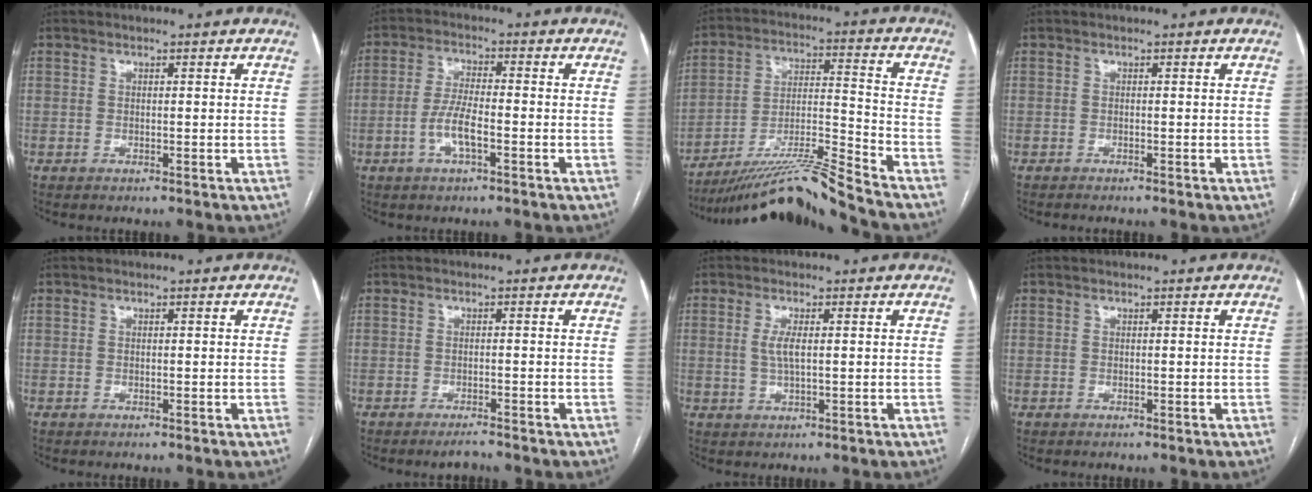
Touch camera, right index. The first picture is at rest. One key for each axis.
{"total": 5.5, "fx": -1.9, "fy": 1.2, "fz": 5.0, "tx": -0.103, "ty": 0.004, "tz": -0.039}
{"total": 14.3, "fx": -12.8, "fy": -2.8, "fz": 5.8, "tx": -0.096, "ty": 0.004, "tz": -0.229}
{"total": 1.3, "fx": -1.2, "fy": -0.1, "fz": 0.6, "tx": -0.007, "ty": 0.000, "tz": -0.016}
{"total": 0.0}
{"total": 1.7, "fx": -1.6, "fy": 0.0, "fz": 0.6, "tx": -0.013, "ty": -0.005, "tz": -0.023}
{"total": 2.8, "fx": 0.4, "fy": 0.6, "fz": 2.7, "tx": -0.057, "ty": -0.002, "tz": 0.008}
{"total": 0.0}